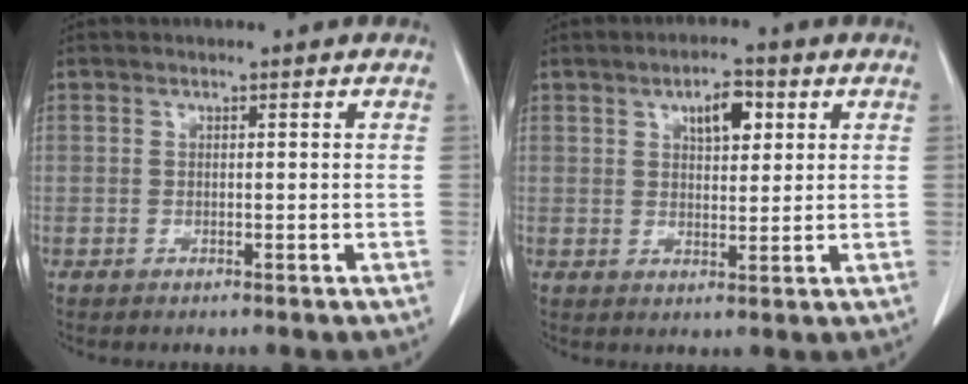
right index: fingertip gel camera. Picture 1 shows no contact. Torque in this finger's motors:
{"motor_torque": [0.43, 0.40, 0.10, 0.05]}